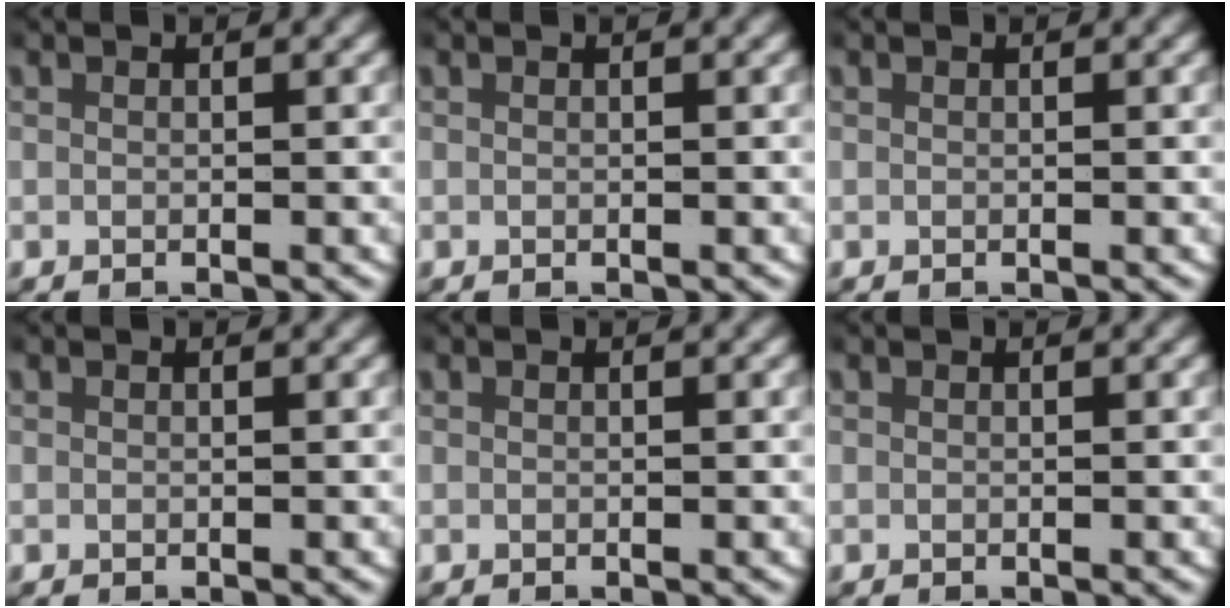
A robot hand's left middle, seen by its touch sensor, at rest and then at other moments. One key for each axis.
{"total": 0.0}
{"total": 0.0}
{"total": 0.0}
{"total": 0.0}
{"total": 0.0}